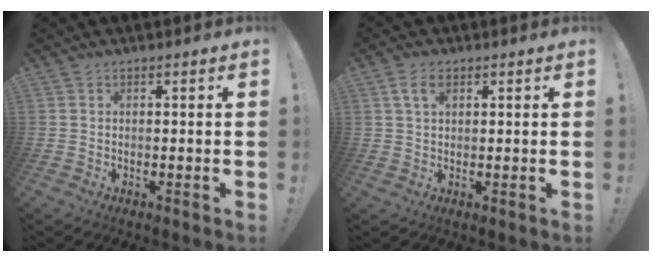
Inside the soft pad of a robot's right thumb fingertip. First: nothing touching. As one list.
[{"total": 4.2, "force": [1.9, 2.4, 2.9], "torque": [-0.053, 0.000, 0.034]}]